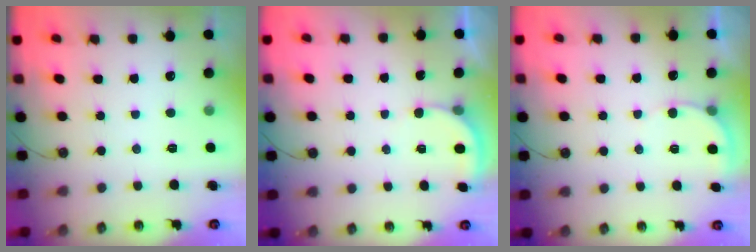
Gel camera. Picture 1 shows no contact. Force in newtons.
{"total": 2.7, "press": 2.7, "slide": 0.5}
{"total": 4.6, "press": 4.6, "slide": 0.3}